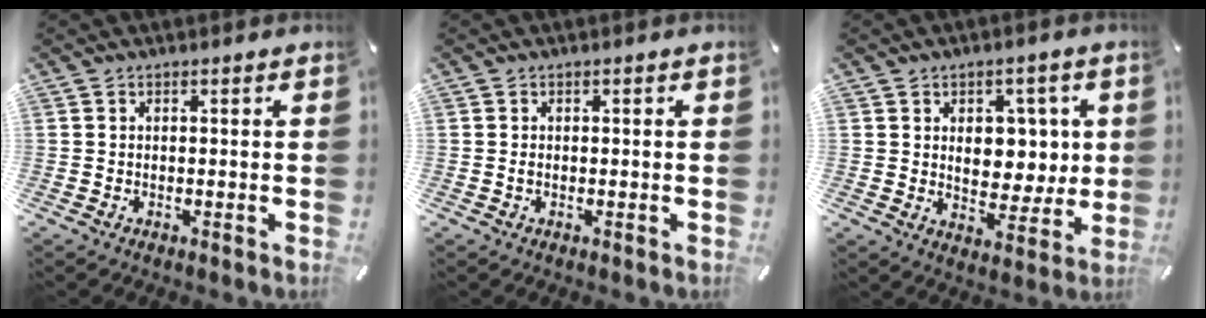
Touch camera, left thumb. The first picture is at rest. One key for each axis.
{"total": 0.6, "fx": -0.1, "fy": 0.3, "fz": 0.5, "tx": -0.010, "ty": -0.001, "tz": -0.003}
{"total": 8.6, "fx": 2.1, "fy": 6.8, "fz": 4.8, "tx": -0.059, "ty": -0.008, "tz": 0.035}